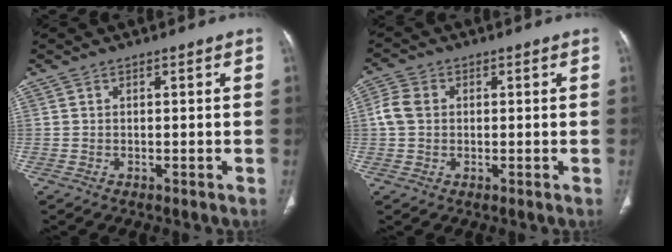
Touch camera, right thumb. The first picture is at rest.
{"total": 4.4, "force": [0.4, 3.5, 2.6], "torque": [-0.057, 0.011, 0.003]}